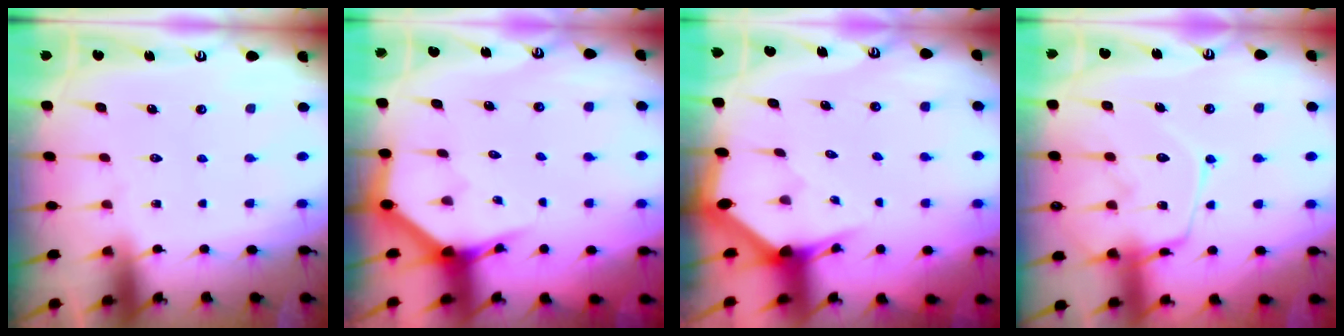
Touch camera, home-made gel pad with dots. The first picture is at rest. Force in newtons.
{"total": 4.0, "press": 4.0, "slide": 0.2}
{"total": 3.0, "press": 3.0, "slide": 0.1}
{"total": 14.9, "press": 14.8, "slide": 1.3}